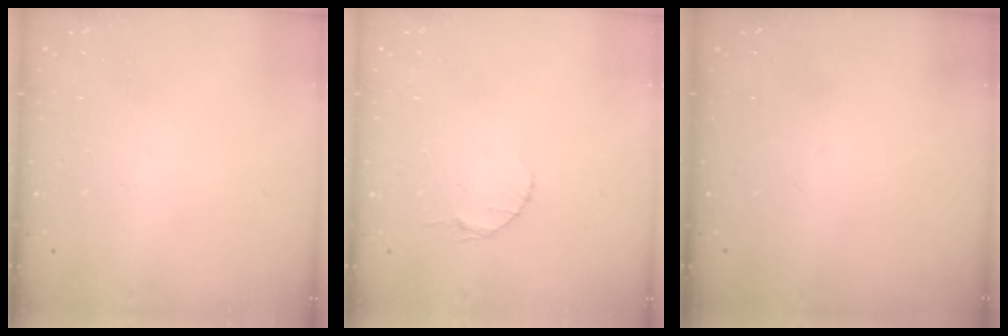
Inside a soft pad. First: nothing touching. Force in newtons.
{"total": 4.0, "press": 4.0, "slide": 0.6}
{"total": 0.0}